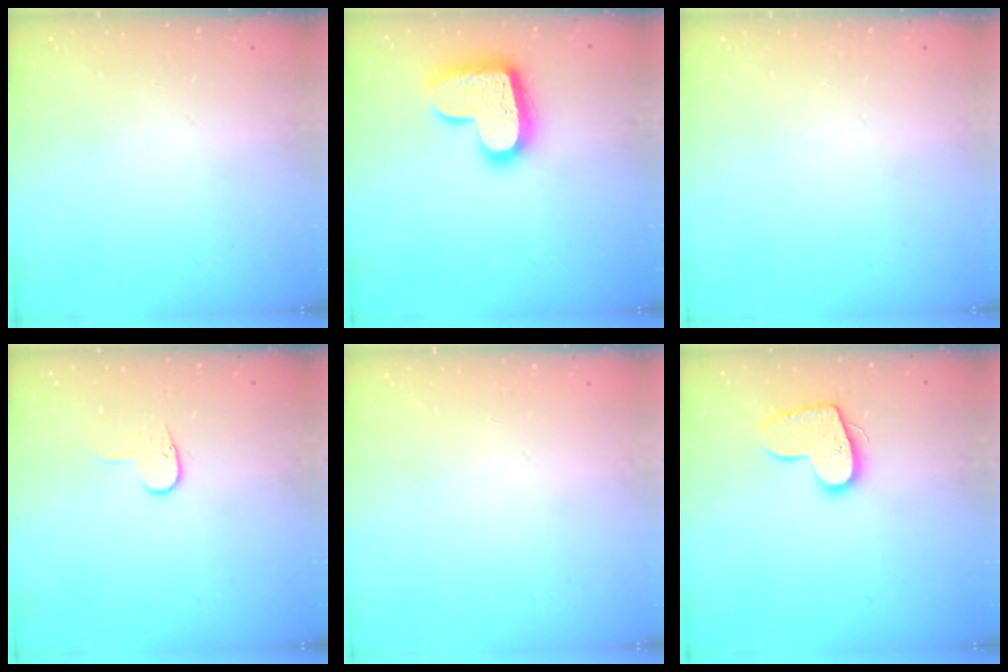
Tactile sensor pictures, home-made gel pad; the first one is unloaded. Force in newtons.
{"total": 17.7, "press": 17.6, "slide": 1.3}
{"total": 0.0}
{"total": 5.3, "press": 5.2, "slide": 0.5}
{"total": 0.0}
{"total": 13.0, "press": 13.0, "slide": 0.9}